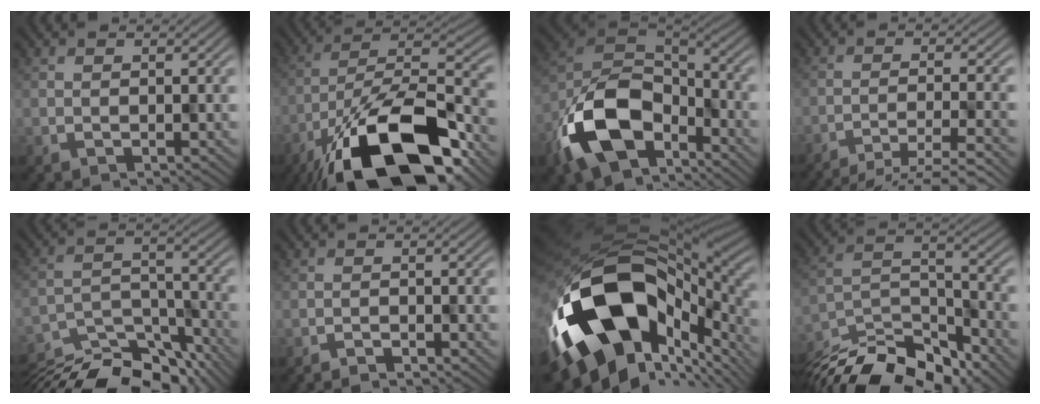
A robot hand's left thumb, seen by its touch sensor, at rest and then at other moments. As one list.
[{"total": 18.2, "force": [-11.2, 6.6, 12.7], "torque": [-0.210, -0.013, -0.206]}, {"total": 14.8, "force": [-7.1, 8.8, 9.5], "torque": [-0.211, -0.033, -0.144]}, {"total": 7.0, "force": [-5.8, 0.5, 3.9], "torque": [-0.062, 0.007, -0.091]}, {"total": 13.9, "force": [-12.2, 3.9, 5.4], "torque": [-0.102, -0.012, -0.183]}, {"total": 1.9, "force": [-1.8, 0.0, 0.3], "torque": [-0.007, 0.004, -0.032]}, {"total": 20.2, "force": [-4.0, 13.2, 14.8], "torque": [-0.307, -0.064, -0.035]}, {"total": 13.1, "force": [-11.3, 3.9, 5.4], "torque": [-0.109, -0.002, -0.193]}]